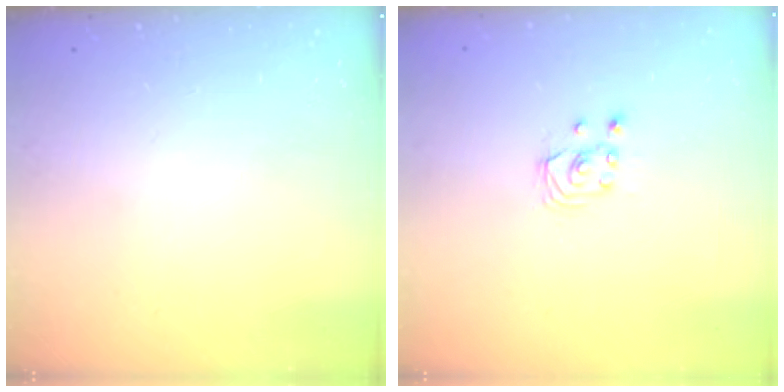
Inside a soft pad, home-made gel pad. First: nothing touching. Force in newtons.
{"total": 2.6, "press": 2.6, "slide": 0.3}